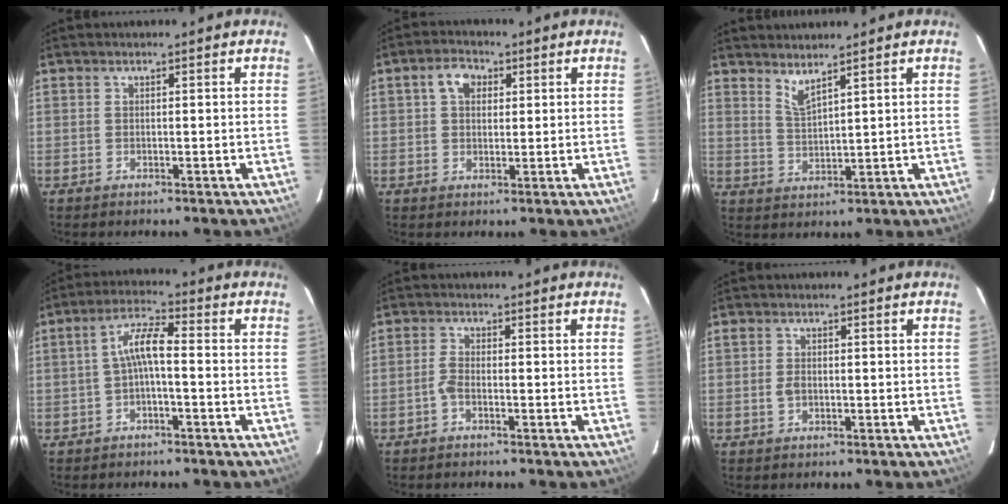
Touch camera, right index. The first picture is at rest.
{"total": 4.6, "force": [1.5, 3.3, 2.8], "torque": [-0.047, 0.018, 0.026]}
{"total": 3.6, "force": [3.1, 0.2, 1.9], "torque": [-0.039, -0.005, 0.058]}
{"total": 5.3, "force": [-1.2, 1.3, 5.0], "torque": [-0.108, 0.018, -0.023]}
{"total": 1.7, "force": [-1.1, 0.5, 1.2], "torque": [-0.034, 0.005, -0.027]}
{"total": 1.6, "force": [-0.3, 1.1, 1.1], "torque": [-0.024, 0.002, -0.007]}